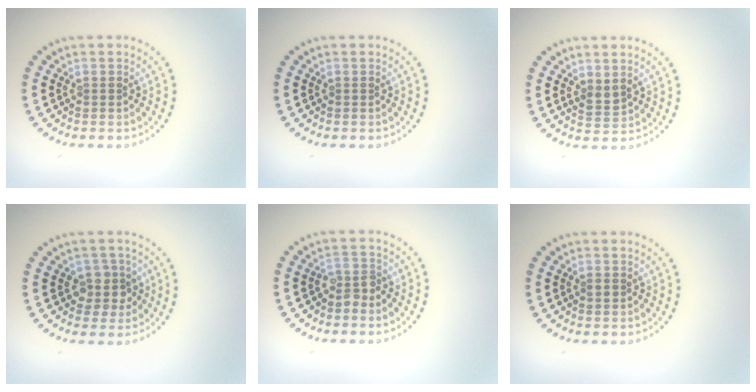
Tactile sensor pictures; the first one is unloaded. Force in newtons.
{"total": 0.0}
{"total": 1.3, "press": 1.1, "slide": 0.6}
{"total": 2.8, "press": 2.4, "slide": 1.4}
{"total": 1.8, "press": 1.5, "slide": 0.9}
{"total": 0.9, "press": 0.9, "slide": 0.0}